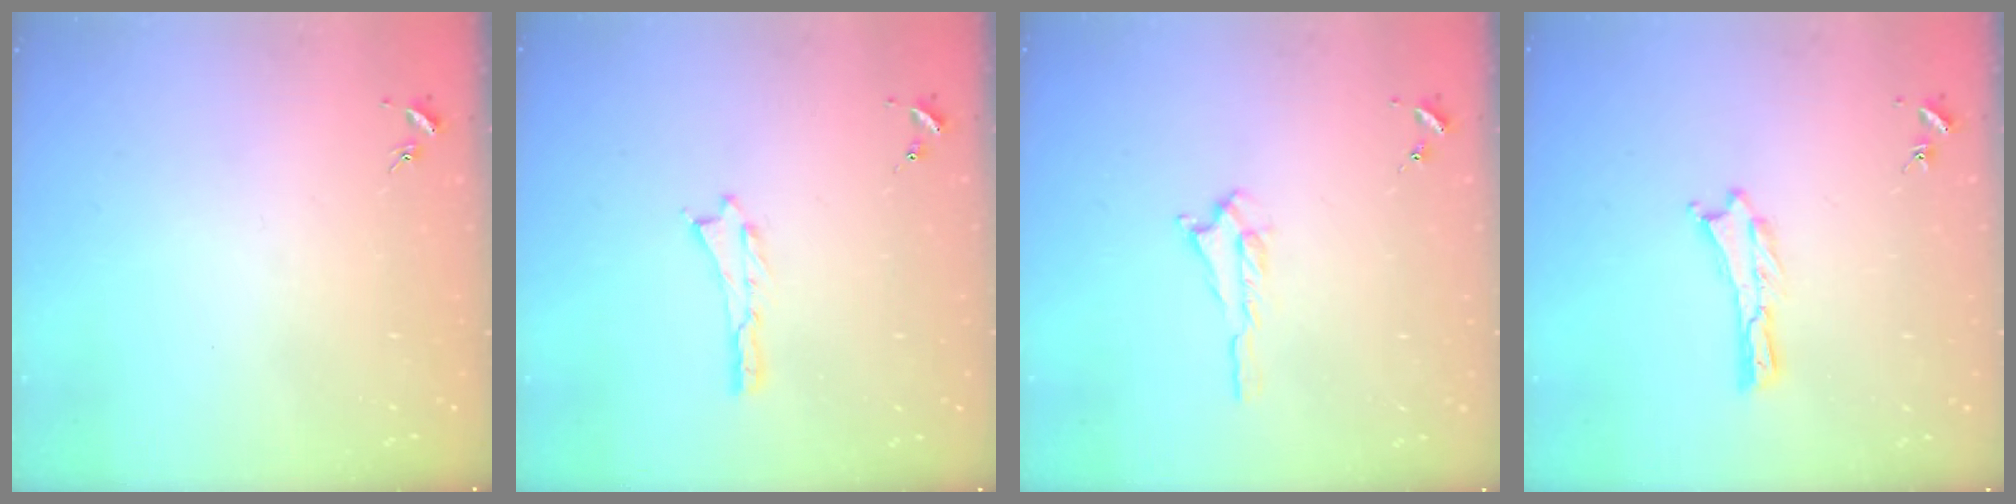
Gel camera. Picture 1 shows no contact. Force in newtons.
{"total": 0.0}
{"total": 0.7, "press": 0.7, "slide": 0.2}
{"total": 0.0}